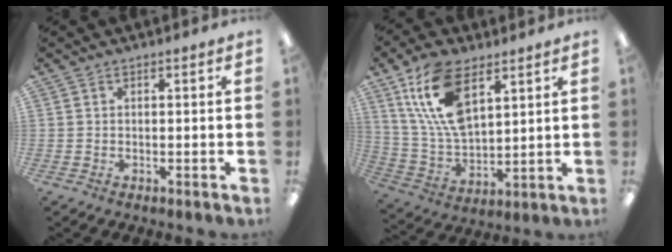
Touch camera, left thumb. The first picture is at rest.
{"total": 16.8, "force": [8.2, 9.0, 11.5], "torque": [-0.251, -0.018, 0.148]}